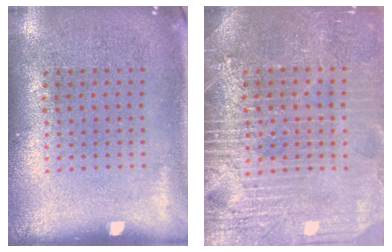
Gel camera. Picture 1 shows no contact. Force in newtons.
{"total": 3.7, "press": 3.4, "slide": 1.5}